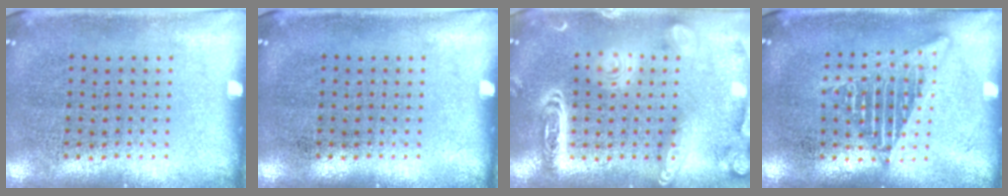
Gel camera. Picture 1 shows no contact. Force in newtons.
{"total": 0.0}
{"total": 4.1, "press": 4.1, "slide": 0.3}
{"total": 2.3, "press": 2.3, "slide": 0.1}